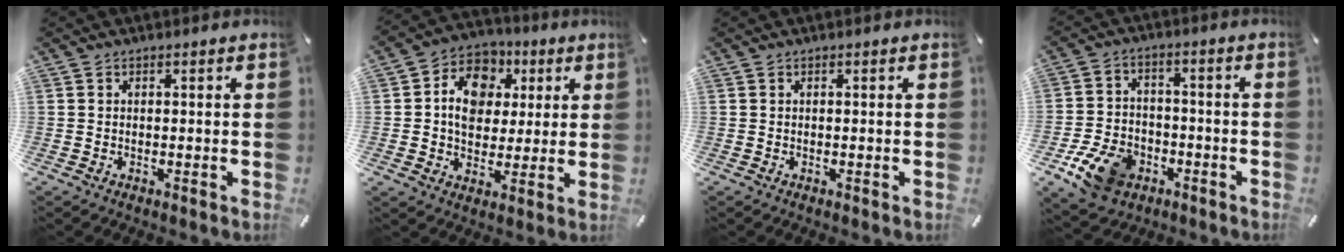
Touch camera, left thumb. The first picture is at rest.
{"total": 11.1, "force": [1.7, 9.6, 5.3], "torque": [-0.091, 0.001, 0.031]}
{"total": 0.0}
{"total": 11.4, "force": [-5.7, 8.2, 5.6], "torque": [-0.105, 0.037, -0.098]}